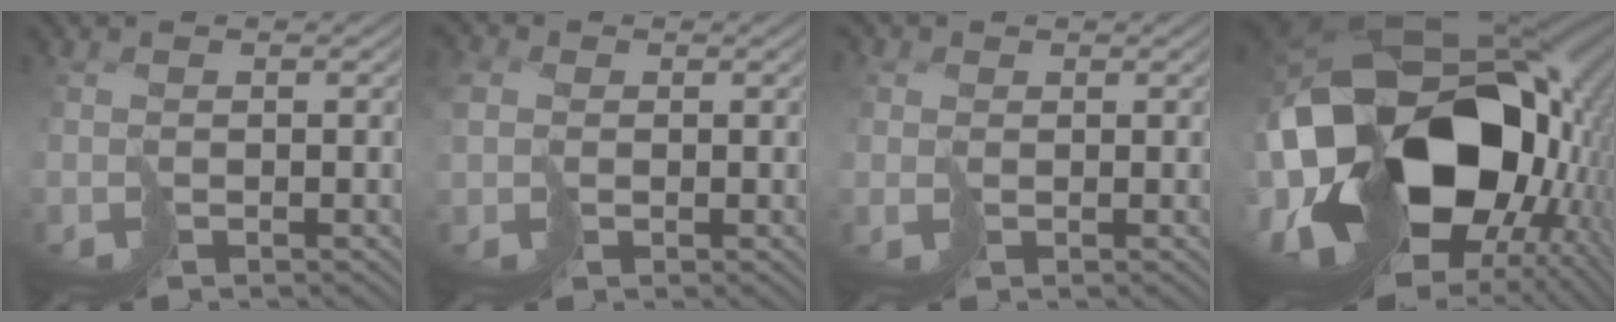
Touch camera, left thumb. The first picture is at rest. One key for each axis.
{"total": 4.6, "fx": 0.1, "fy": 3.9, "fz": 2.3, "tx": -0.083, "ty": 0.001, "tz": -0.006}
{"total": 2.2, "fx": 0.6, "fy": 2.0, "fz": 0.7, "tx": -0.035, "ty": 0.005, "tz": 0.009}
{"total": 22.1, "fx": -0.6, "fy": 15.5, "fz": 15.7, "tx": -0.328, "ty": -0.043, "tz": 0.024}